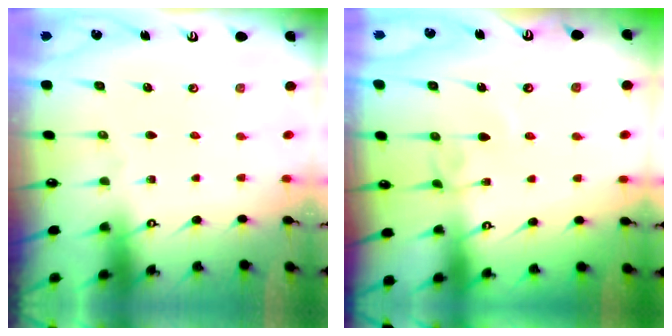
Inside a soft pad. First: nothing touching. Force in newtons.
{"total": 3.6, "press": 3.6, "slide": 0.1}